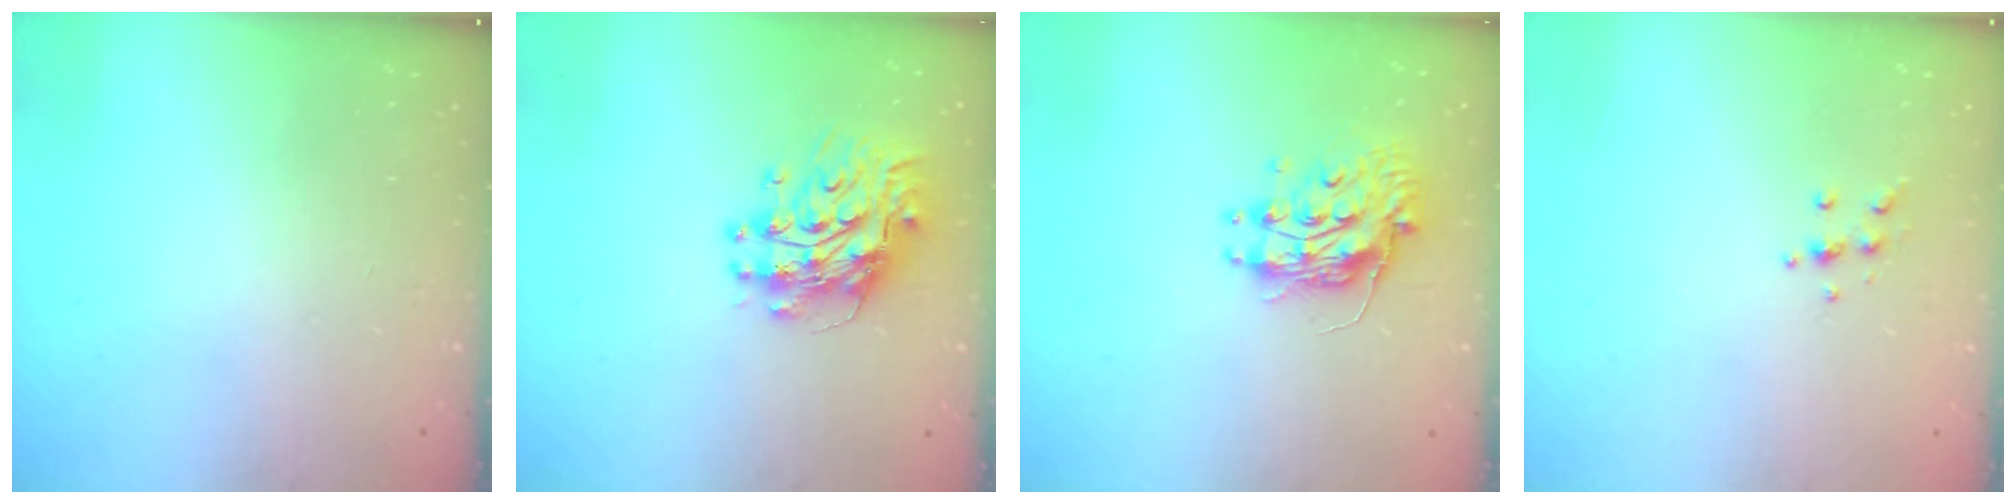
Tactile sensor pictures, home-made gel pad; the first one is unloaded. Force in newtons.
{"total": 10.7, "press": 10.7, "slide": 0.9}
{"total": 10.6, "press": 10.6, "slide": 0.7}
{"total": 4.8, "press": 4.7, "slide": 0.8}